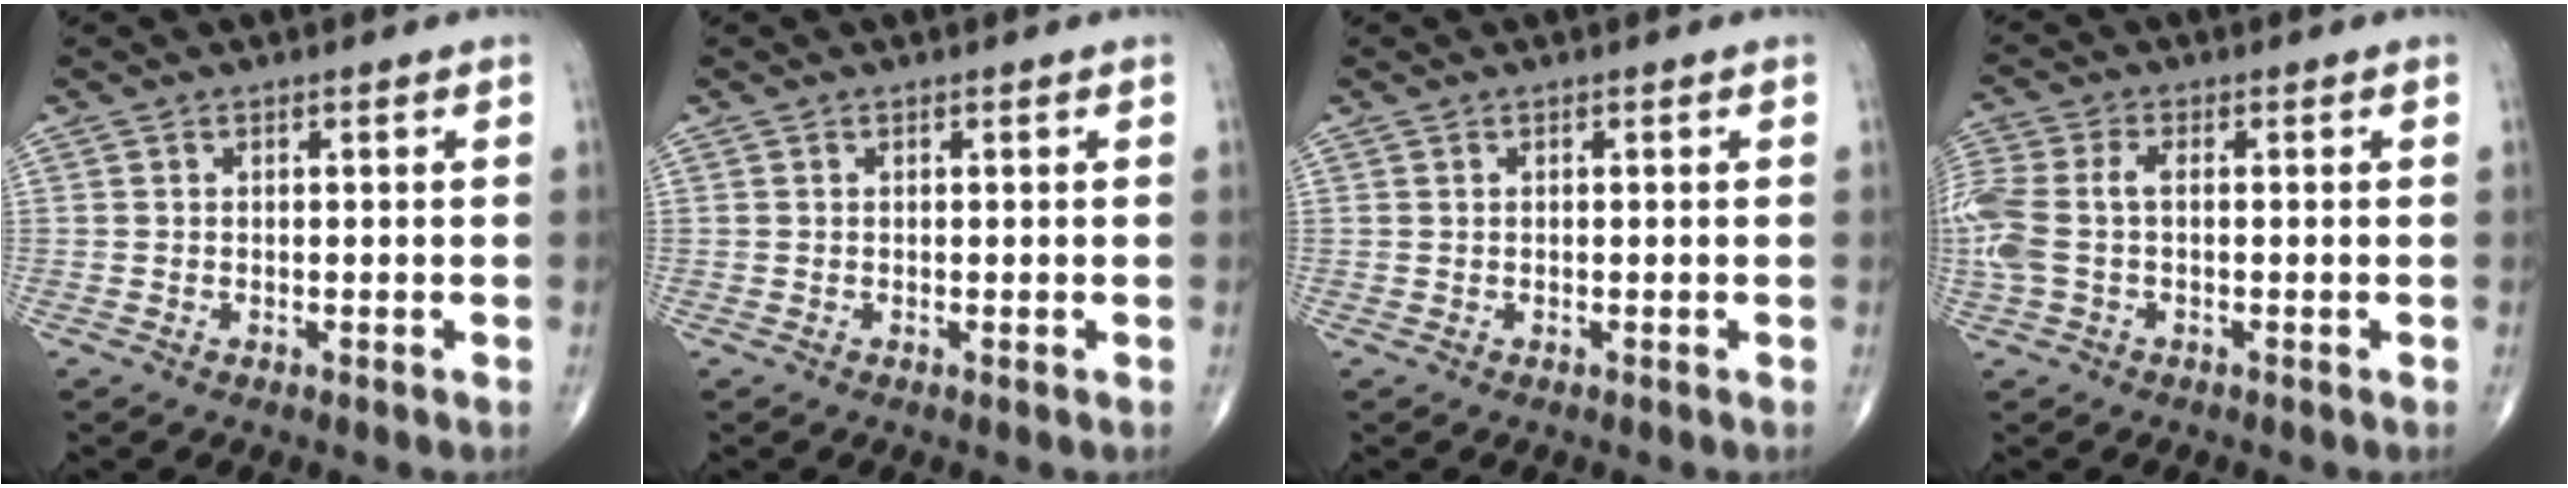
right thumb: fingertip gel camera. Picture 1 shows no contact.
{"total": 0.0}
{"total": 0.0}
{"total": 9.5, "force": [-0.3, 5.6, 7.7], "torque": [-0.215, 0.023, -0.003]}